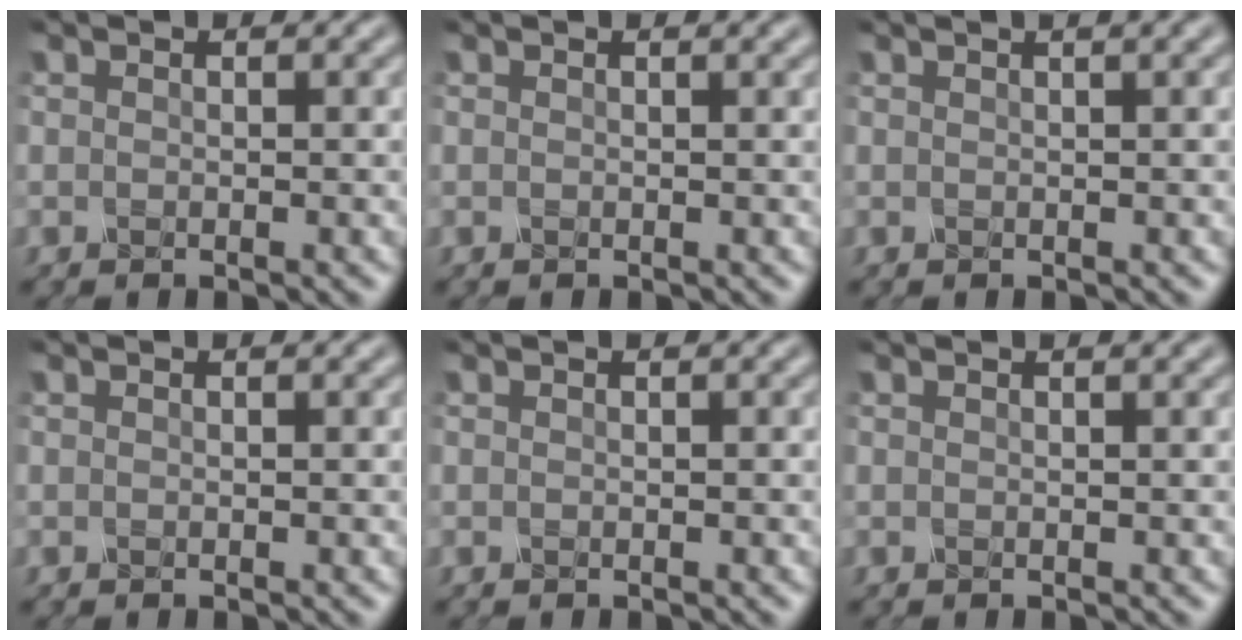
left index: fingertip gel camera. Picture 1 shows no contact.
{"total": 0.8, "force": [0.6, 0.1, 0.5], "torque": [-0.009, 0.001, 0.005]}
{"total": 2.2, "force": [1.3, 0.7, 1.6], "torque": [-0.011, 0.007, 0.003]}
{"total": 0.0}
{"total": 0.0}
{"total": 1.1, "force": [0.8, 0.3, 0.7], "torque": [-0.010, 0.000, 0.005]}